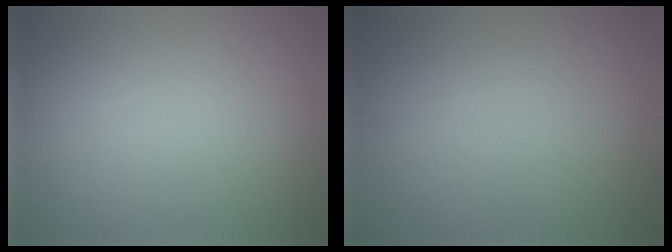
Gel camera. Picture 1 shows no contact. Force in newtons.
{"total": 0.0}